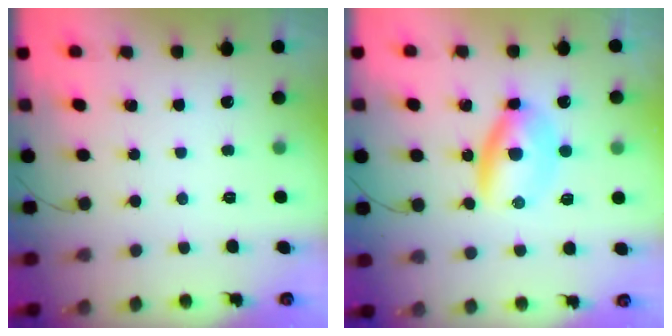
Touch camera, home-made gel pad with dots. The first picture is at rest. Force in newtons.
{"total": 6.5, "press": 6.5, "slide": 1.1}